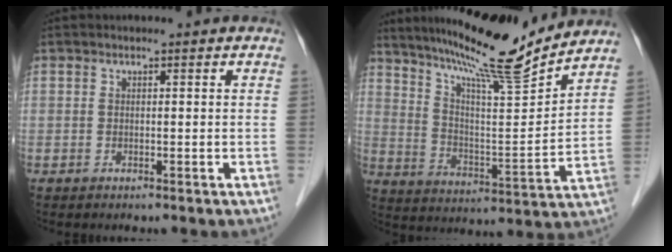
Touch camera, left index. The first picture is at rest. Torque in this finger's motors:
{"motor_torque": [0.82, -0.85, 0.48, 0.07]}